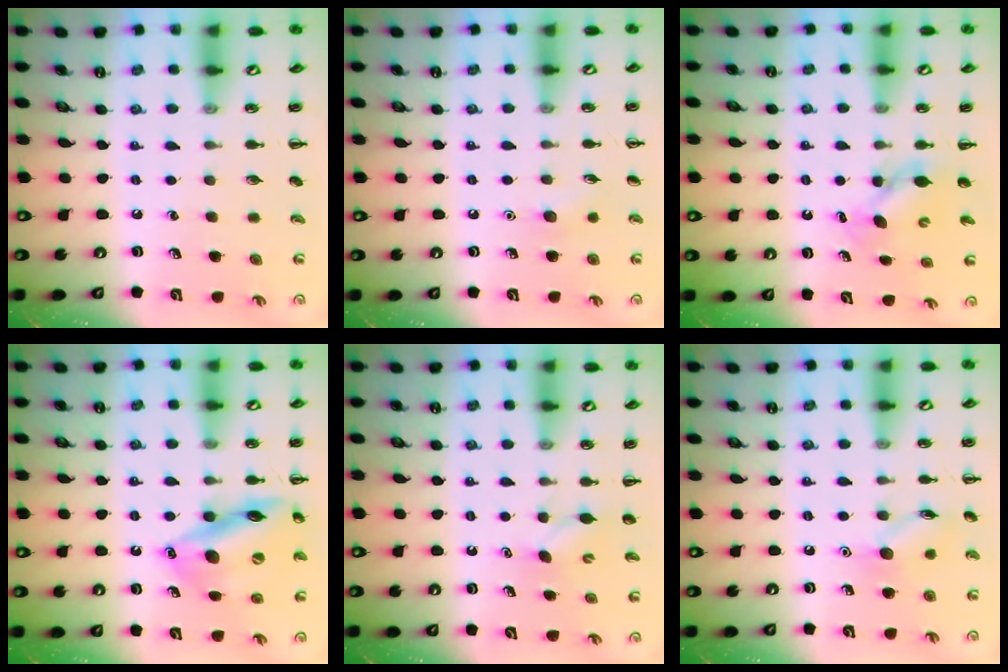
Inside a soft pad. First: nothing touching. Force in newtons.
{"total": 5.1, "press": 4.9, "slide": 1.4}
{"total": 4.8, "press": 4.7, "slide": 0.7}
{"total": 16.3, "press": 16.1, "slide": 2.2}
{"total": 3.5, "press": 3.3, "slide": 1.1}
{"total": 8.8, "press": 8.8, "slide": 1.1}